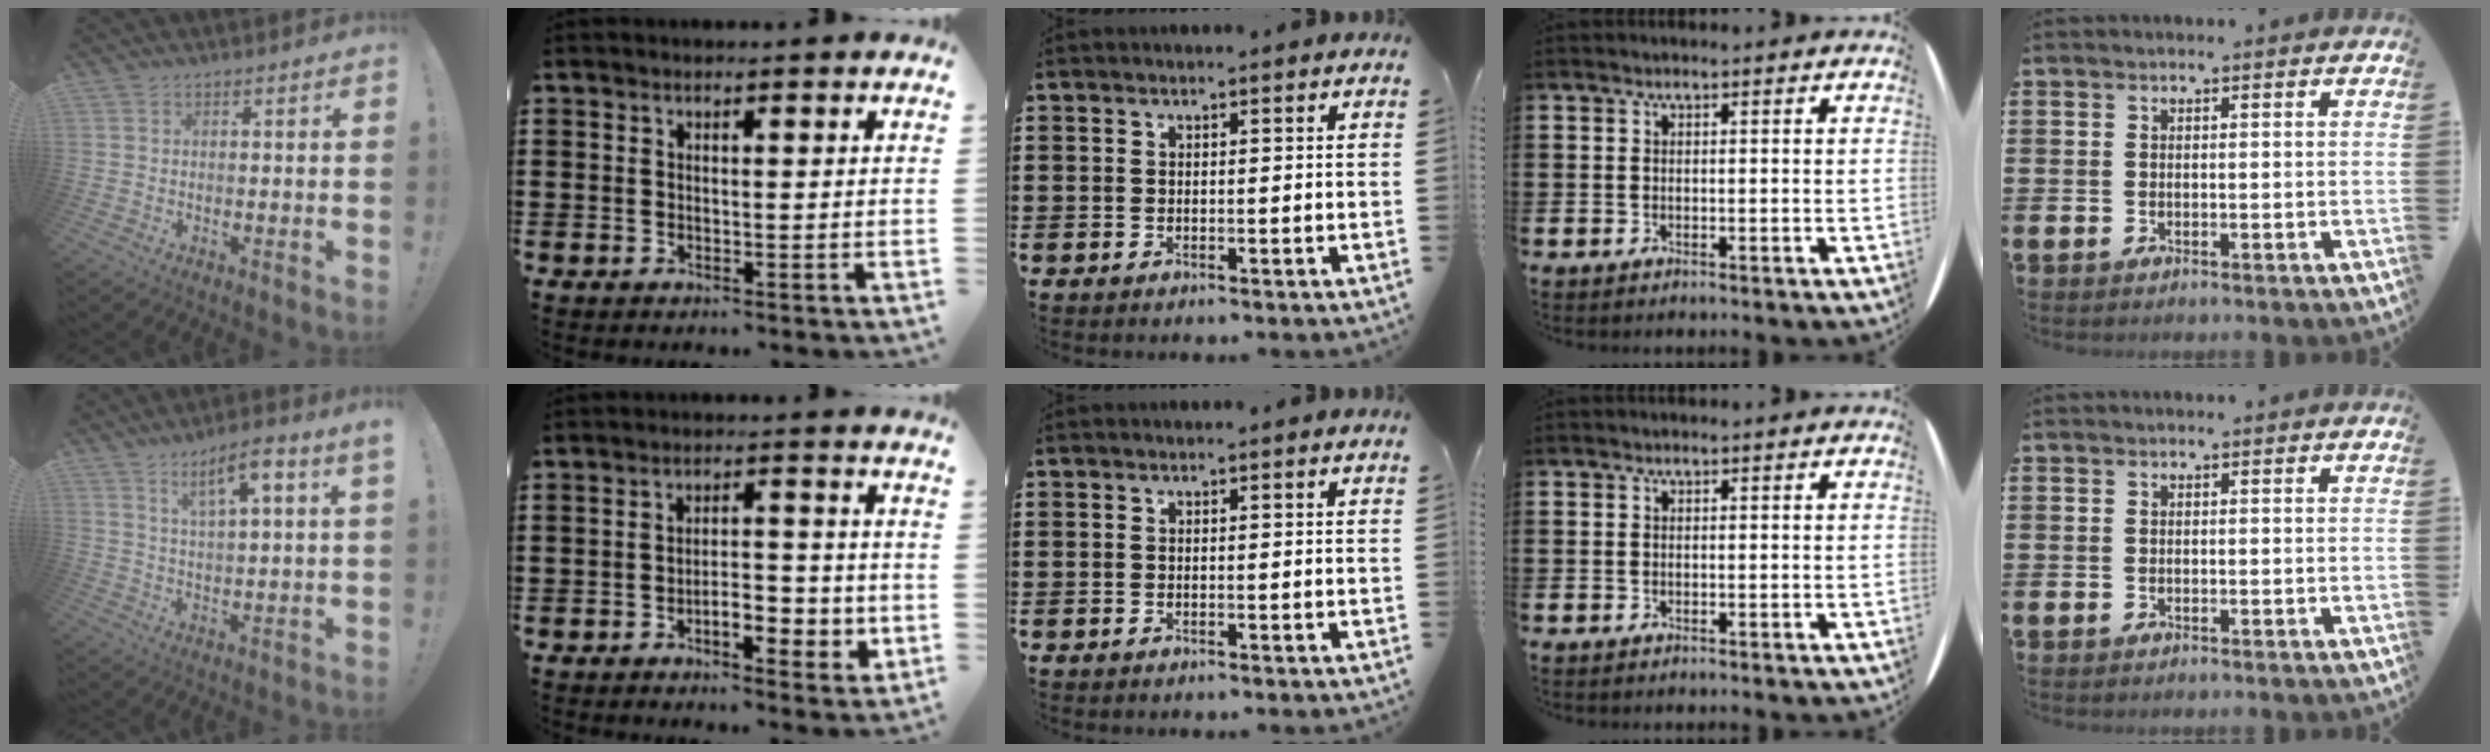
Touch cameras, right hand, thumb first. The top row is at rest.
{"thumb": {"total": 8.5, "force": [5.1, 1.0, 6.8], "torque": [-0.107, -0.019, 0.080]}, "index": {"total": 5.8, "force": [-2.1, 2.6, 4.8], "torque": [-0.064, 0.004, -0.041]}}